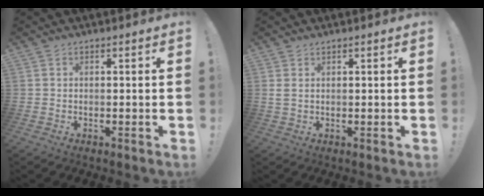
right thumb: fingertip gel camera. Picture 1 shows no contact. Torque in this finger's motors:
{"motor_torque": [-0.23, 0.08, -0.29, 0.24, 0.00]}